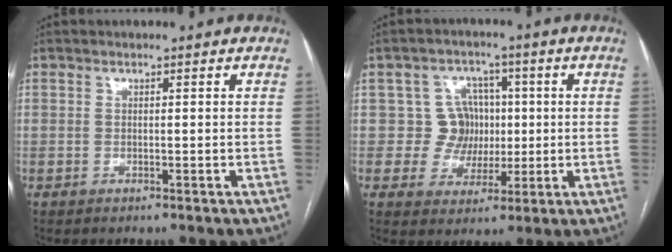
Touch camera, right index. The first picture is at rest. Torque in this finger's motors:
{"motor_torque": [0.32, 0.20, 0.00, 0.01]}